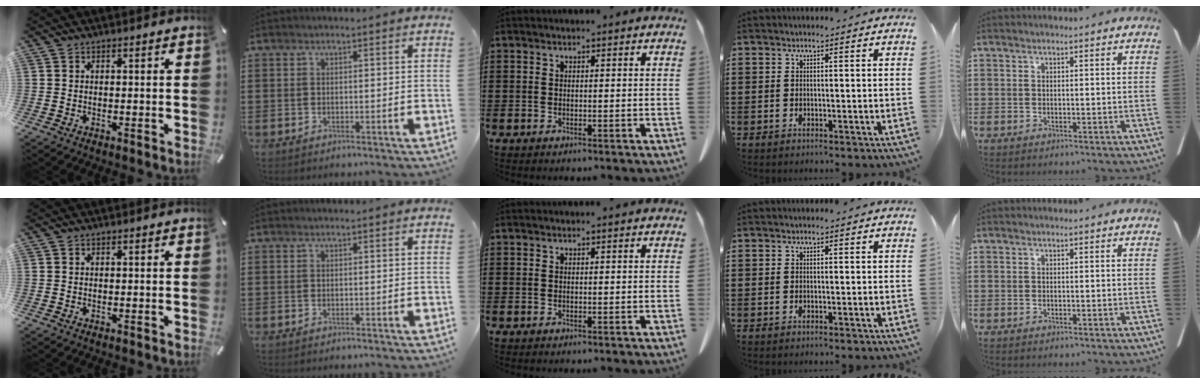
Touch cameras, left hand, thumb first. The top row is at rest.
{}